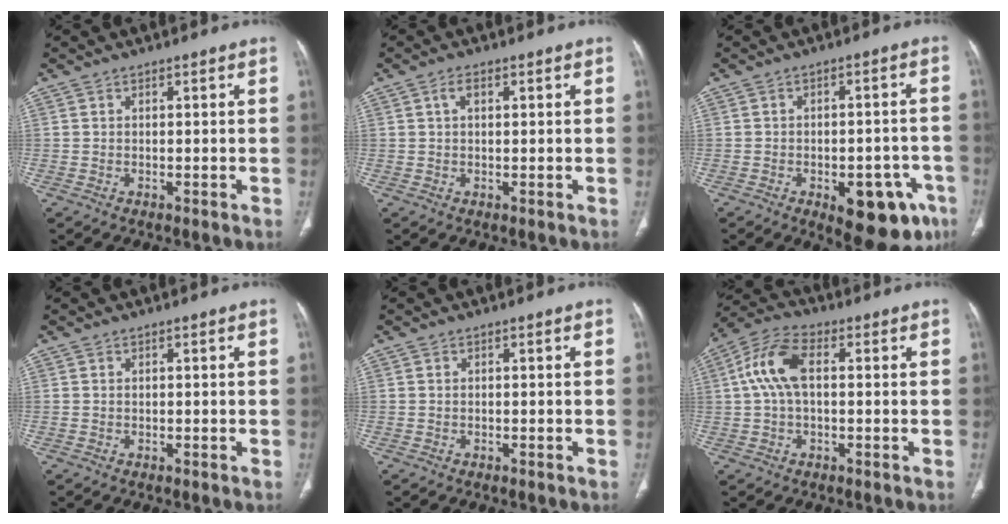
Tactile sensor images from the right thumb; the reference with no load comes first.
{"total": 2.3, "force": [0.8, 1.1, 1.8], "torque": [-0.032, 0.009, 0.016]}
{"total": 14.3, "force": [-6.6, 6.8, 10.7], "torque": [-0.092, 0.027, -0.073]}
{"total": 0.0}
{"total": 0.0}
{"total": 9.4, "force": [1.0, 5.1, 7.9], "torque": [-0.169, 0.030, 0.014]}